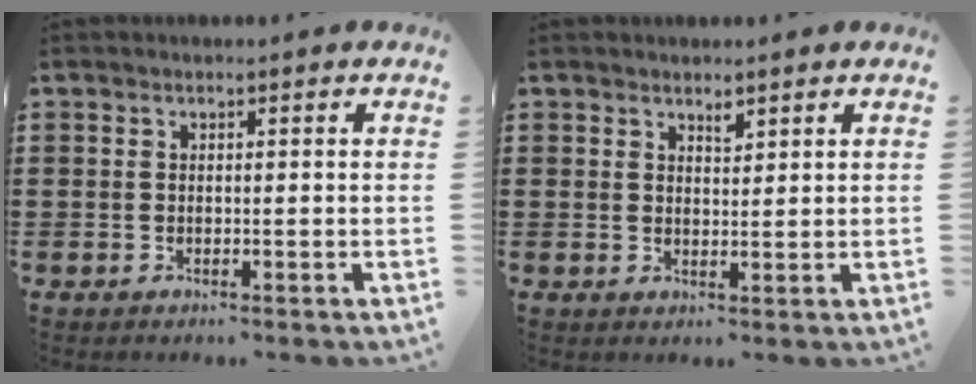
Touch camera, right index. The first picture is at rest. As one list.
[{"total": 1.7, "force": [1.4, 0.6, 0.6], "torque": [-0.006, 0.000, 0.024]}]